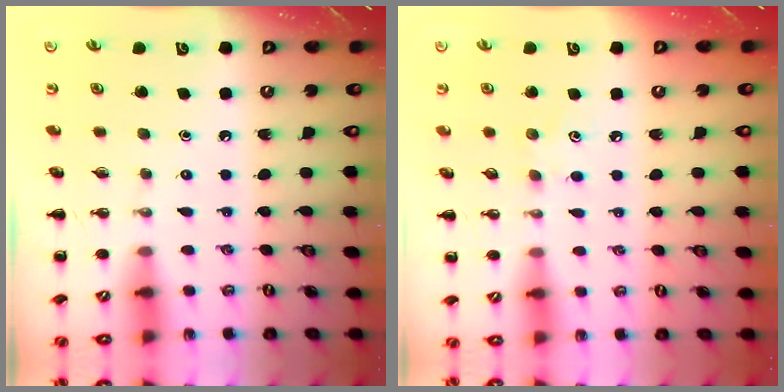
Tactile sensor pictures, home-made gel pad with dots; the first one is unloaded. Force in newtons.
{"total": 4.3, "press": 4.1, "slide": 1.2}